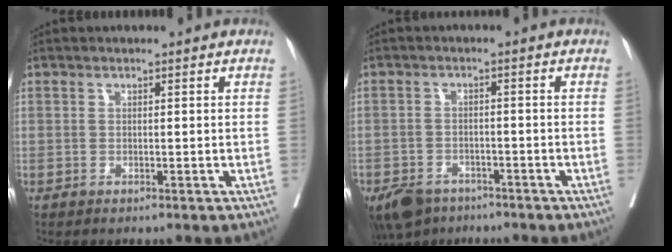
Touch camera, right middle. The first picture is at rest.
{"total": 7.4, "force": [-5.7, 4.0, 2.5], "torque": [-0.043, -0.005, -0.092]}